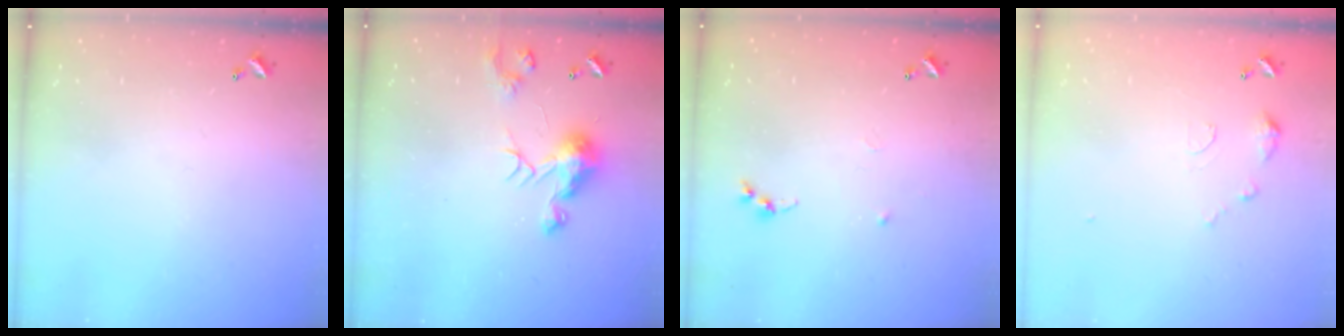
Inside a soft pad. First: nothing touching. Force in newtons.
{"total": 8.3, "press": 8.3, "slide": 0.1}
{"total": 7.0, "press": 7.0, "slide": 0.7}
{"total": 6.4, "press": 6.4, "slide": 0.7}